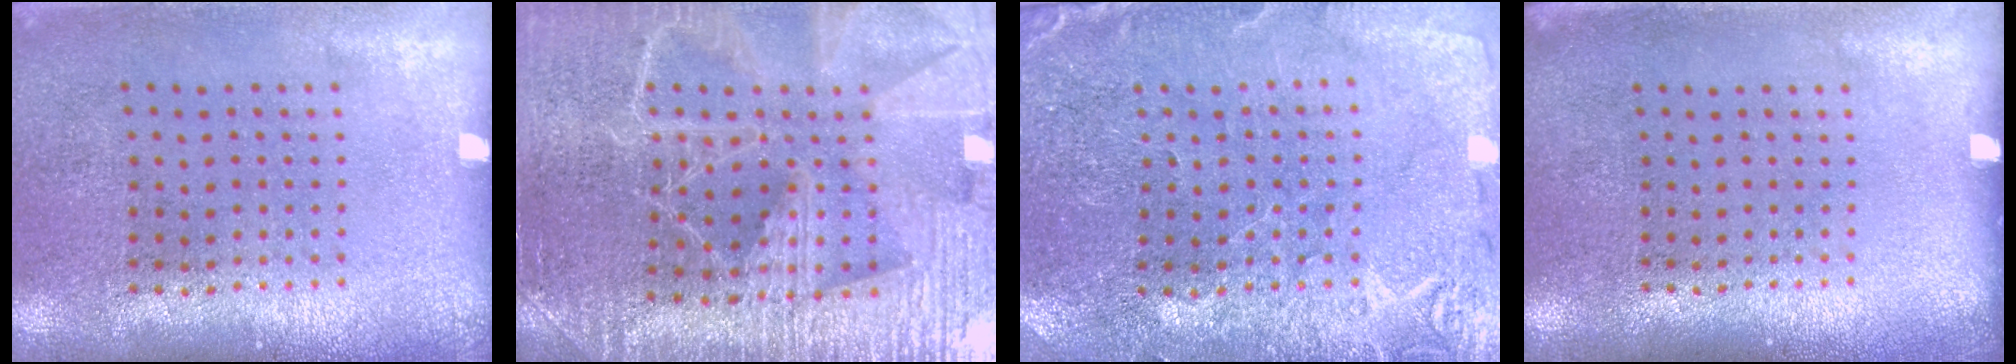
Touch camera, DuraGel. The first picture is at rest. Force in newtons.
{"total": 4.7, "press": 4.4, "slide": 1.7}
{"total": 0.7, "press": 0.7, "slide": 0.3}
{"total": 0.0}